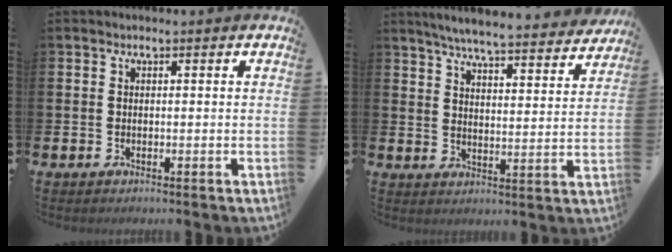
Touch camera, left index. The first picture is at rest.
{"total": 6.2, "force": [5.9, 0.1, 1.9], "torque": [-0.044, -0.048, 0.098]}